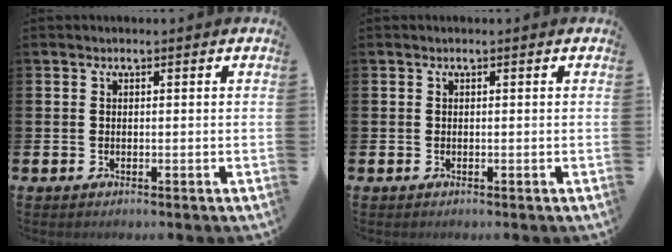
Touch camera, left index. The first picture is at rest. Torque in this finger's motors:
{"motor_torque": [-0.01, 0.00, 0.04, 0.00]}